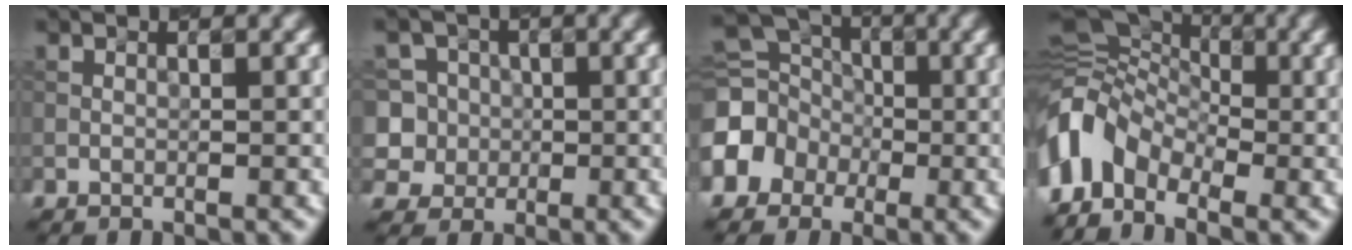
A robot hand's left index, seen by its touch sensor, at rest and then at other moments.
{"total": 6.9, "force": [0.7, 6.6, 2.1], "torque": [-0.040, 0.035, -0.002]}
{"total": 7.3, "force": [-1.9, 6.3, 3.1], "torque": [-0.047, 0.001, -0.058]}
{"total": 7.1, "force": [-3.1, 4.8, 4.2], "torque": [-0.077, 0.011, -0.081]}